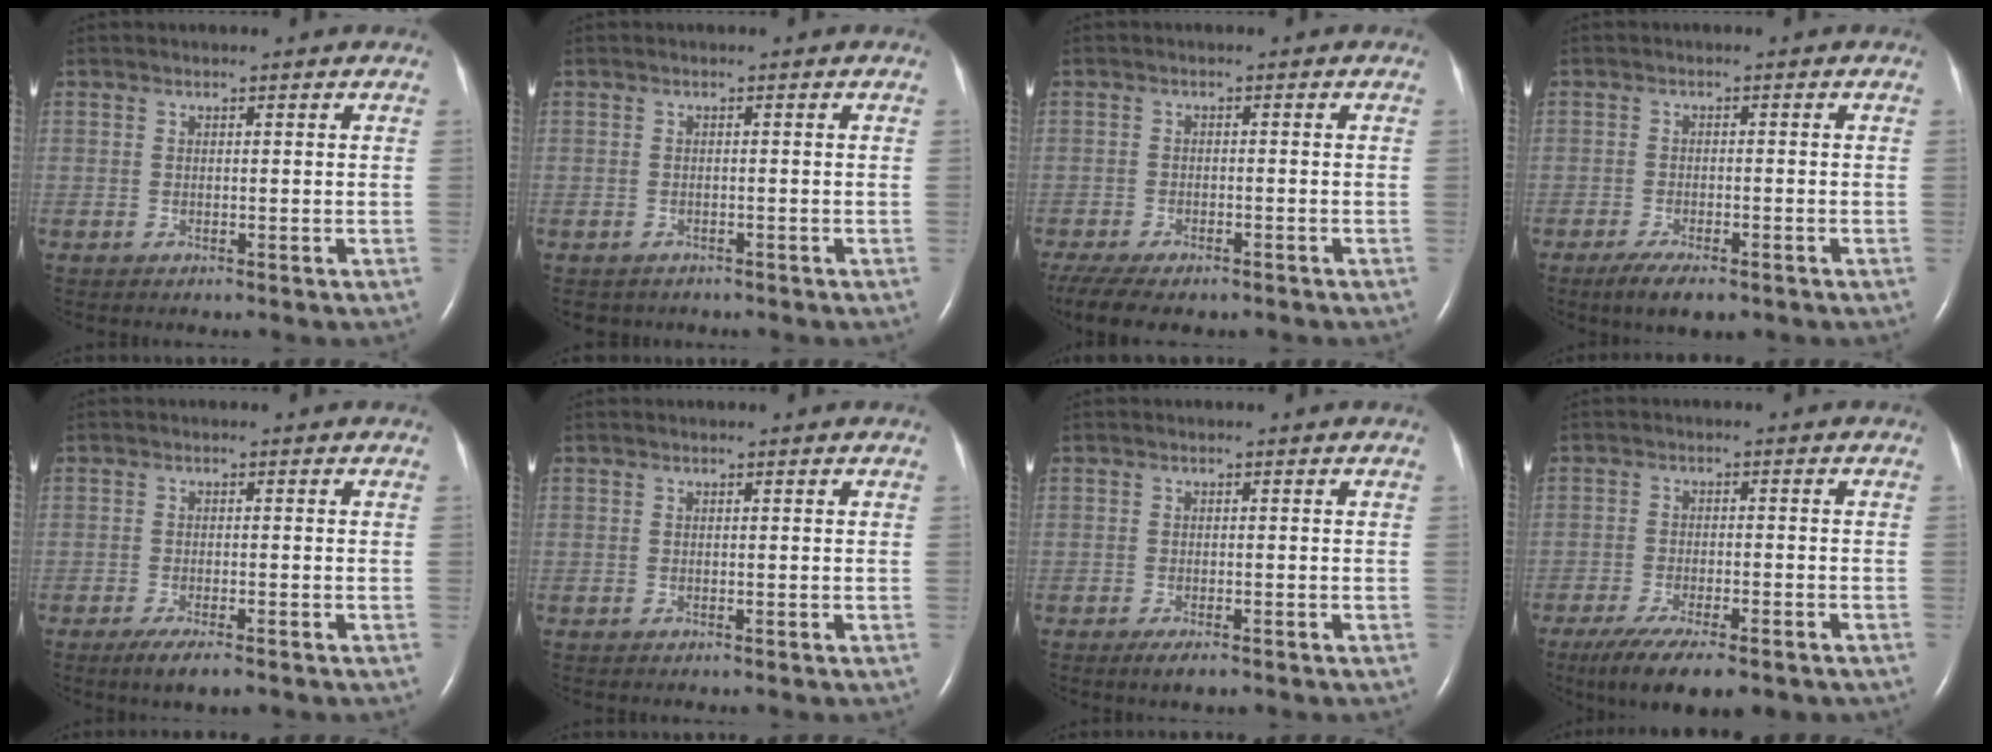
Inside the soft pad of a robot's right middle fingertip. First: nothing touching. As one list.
[{"total": 2.0, "force": [-1.7, 1.1, 0.1], "torque": [-0.008, 0.001, -0.021]}, {"total": 11.1, "force": [-8.4, 4.2, 5.9], "torque": [-0.123, -0.007, -0.119]}, {"total": 5.2, "force": [-3.6, 1.4, 3.5], "torque": [-0.061, -0.009, -0.052]}, {"total": 4.0, "force": [-2.7, 0.7, 2.9], "torque": [-0.052, -0.009, -0.040]}, {"total": 0.0}, {"total": 2.4, "force": [-1.6, 0.5, 1.7], "torque": [-0.030, -0.005, -0.024]}, {"total": 11.7, "force": [-8.4, 3.1, 7.5], "torque": [-0.121, -0.020, -0.125]}]